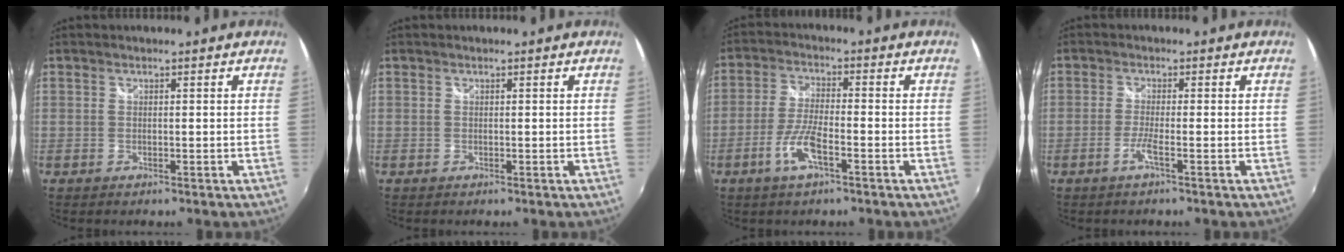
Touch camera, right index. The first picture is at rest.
{"total": 0.0}
{"total": 6.8, "force": [-3.4, 1.4, 5.7], "torque": [-0.126, -0.002, -0.068]}
{"total": 2.4, "force": [-1.3, -0.5, 1.9], "torque": [-0.048, -0.005, -0.031]}